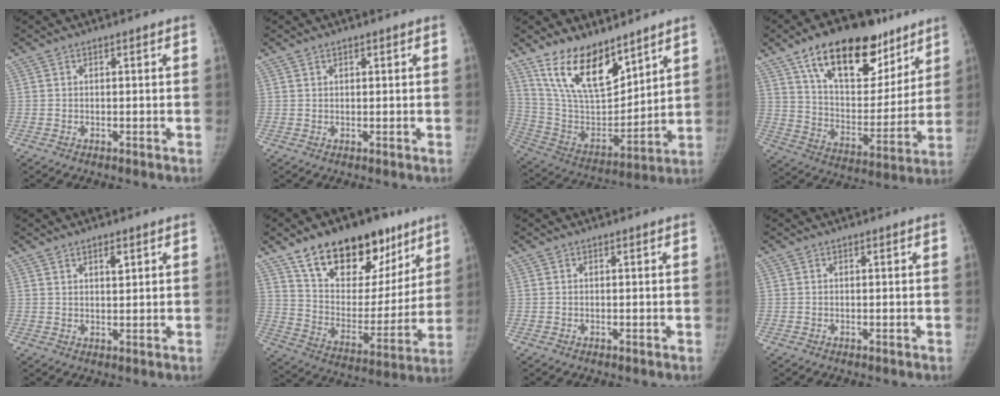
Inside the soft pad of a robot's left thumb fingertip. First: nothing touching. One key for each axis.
{"total": 0.6, "fx": 0.5, "fy": 0.3, "fz": 0.2, "tx": 0.000, "ty": -0.003, "tz": 0.006}
{"total": 17.9, "fx": 12.5, "fy": 7.7, "fz": 10.2, "tx": -0.139, "ty": -0.073, "tz": 0.246}
{"total": 24.6, "fx": 15.1, "fy": 12.5, "fz": 14.9, "tx": -0.189, "ty": -0.042, "tz": 0.250}
{"total": 2.4, "fx": 1.4, "fy": 1.1, "fz": 1.6, "tx": -0.020, "ty": -0.010, "tz": 0.025}
{"total": 25.5, "fx": 16.0, "fy": 13.9, "fz": 14.2, "tx": -0.175, "ty": -0.045, "tz": 0.260}
{"total": 0.0}
{"total": 0.0}